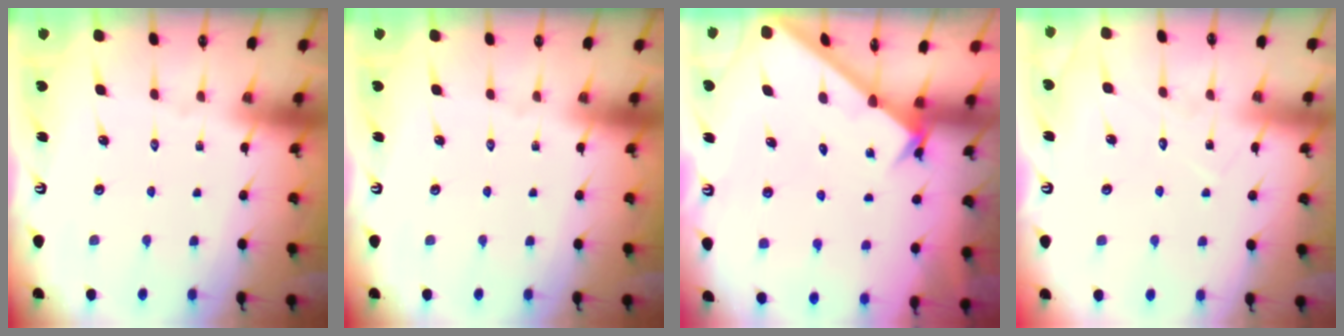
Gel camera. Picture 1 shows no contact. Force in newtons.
{"total": 0.0}
{"total": 2.1, "press": 2.1, "slide": 0.3}
{"total": 6.6, "press": 6.6, "slide": 0.4}